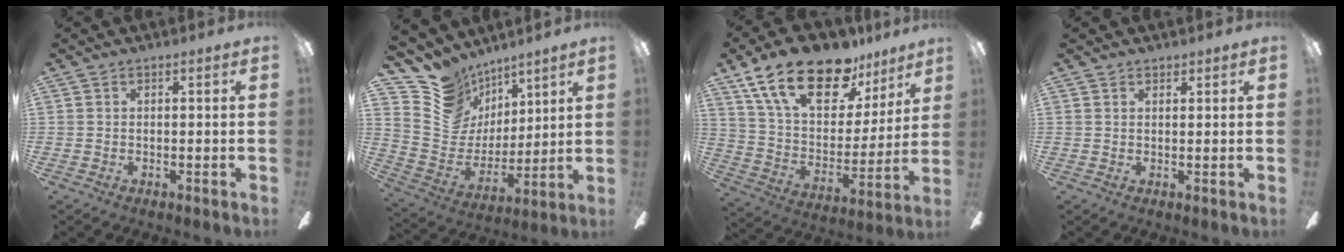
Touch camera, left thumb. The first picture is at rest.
{"total": 13.2, "force": [8.5, 9.6, 2.9], "torque": [-0.088, -0.062, 0.169]}
{"total": 23.2, "force": [15.4, 11.1, 13.3], "torque": [-0.234, -0.088, 0.273]}
{"total": 1.2, "force": [1.1, 0.6, 0.2], "torque": [-0.005, 0.000, 0.020]}